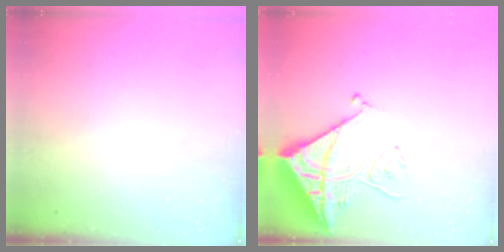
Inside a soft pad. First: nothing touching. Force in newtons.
{"total": 13.7, "press": 13.6, "slide": 1.1}